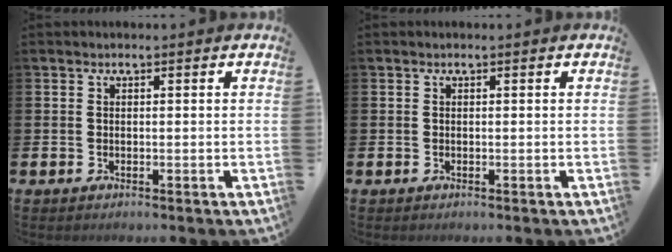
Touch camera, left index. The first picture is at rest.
{"total": 0.0}